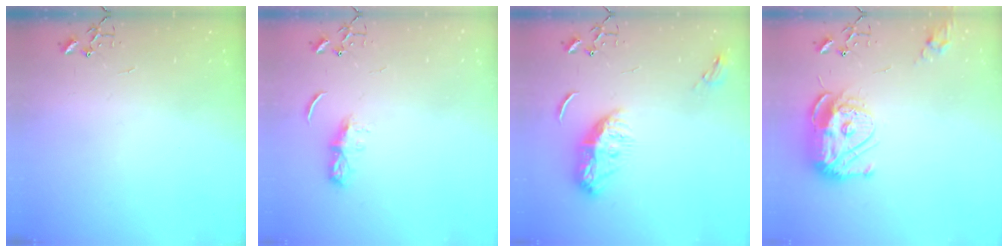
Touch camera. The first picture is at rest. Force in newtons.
{"total": 5.9, "press": 5.9, "slide": 0.6}
{"total": 11.0, "press": 11.0, "slide": 0.3}
{"total": 14.6, "press": 14.6, "slide": 1.4}